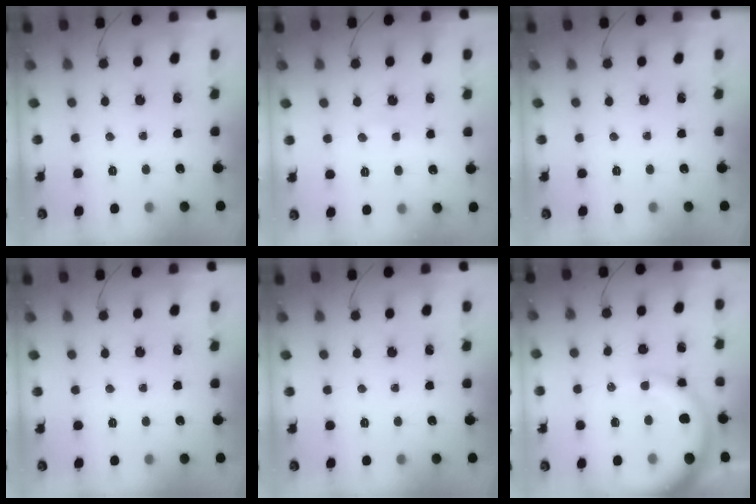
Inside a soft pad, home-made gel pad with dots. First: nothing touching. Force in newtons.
{"total": 4.8, "press": 4.7, "slide": 1.3}
{"total": 0.0}
{"total": 0.0}
{"total": 0.0}
{"total": 13.4, "press": 13.1, "slide": 2.7}